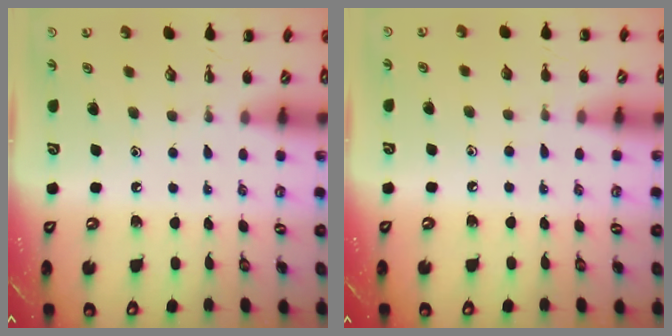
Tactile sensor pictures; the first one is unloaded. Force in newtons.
{"total": 3.8, "press": 3.5, "slide": 1.4}